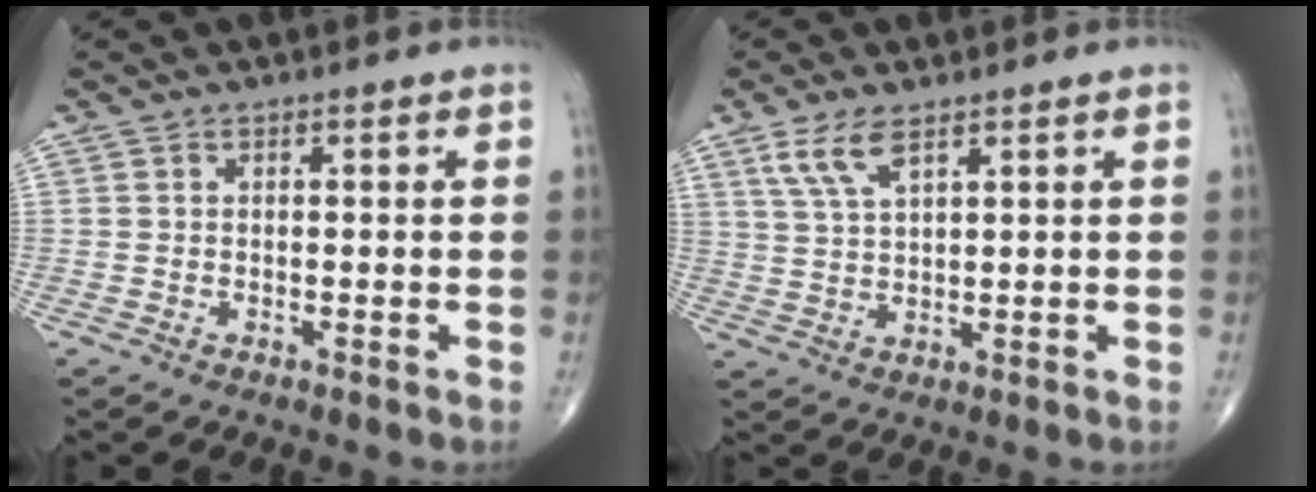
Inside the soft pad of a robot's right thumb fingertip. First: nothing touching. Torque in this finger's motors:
{"motor_torque": [0.02, 0.13, 1.01, 0.84, 0.07]}